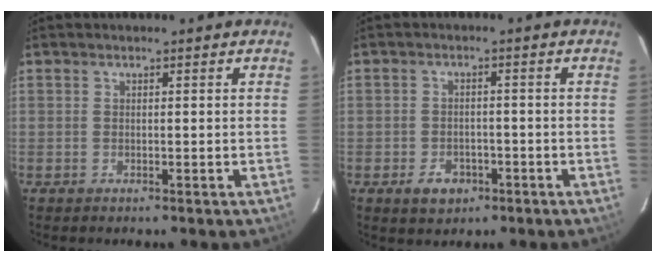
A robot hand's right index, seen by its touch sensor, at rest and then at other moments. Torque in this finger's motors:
{"motor_torque": [-0.01, -0.06, -0.14, -0.10]}